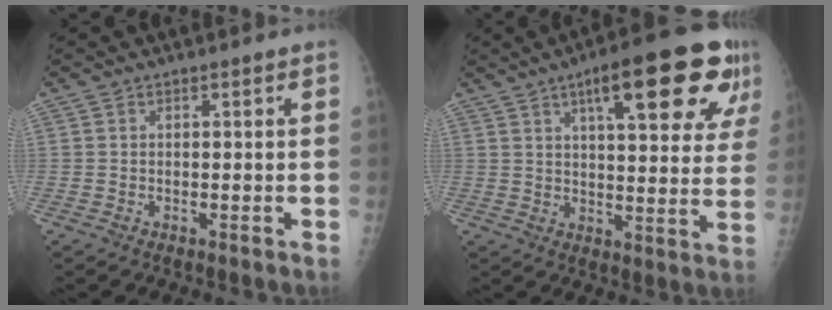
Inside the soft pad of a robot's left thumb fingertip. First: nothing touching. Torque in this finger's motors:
{"motor_torque": [2.88, 2.13, 1.63, -0.81, 0.15]}